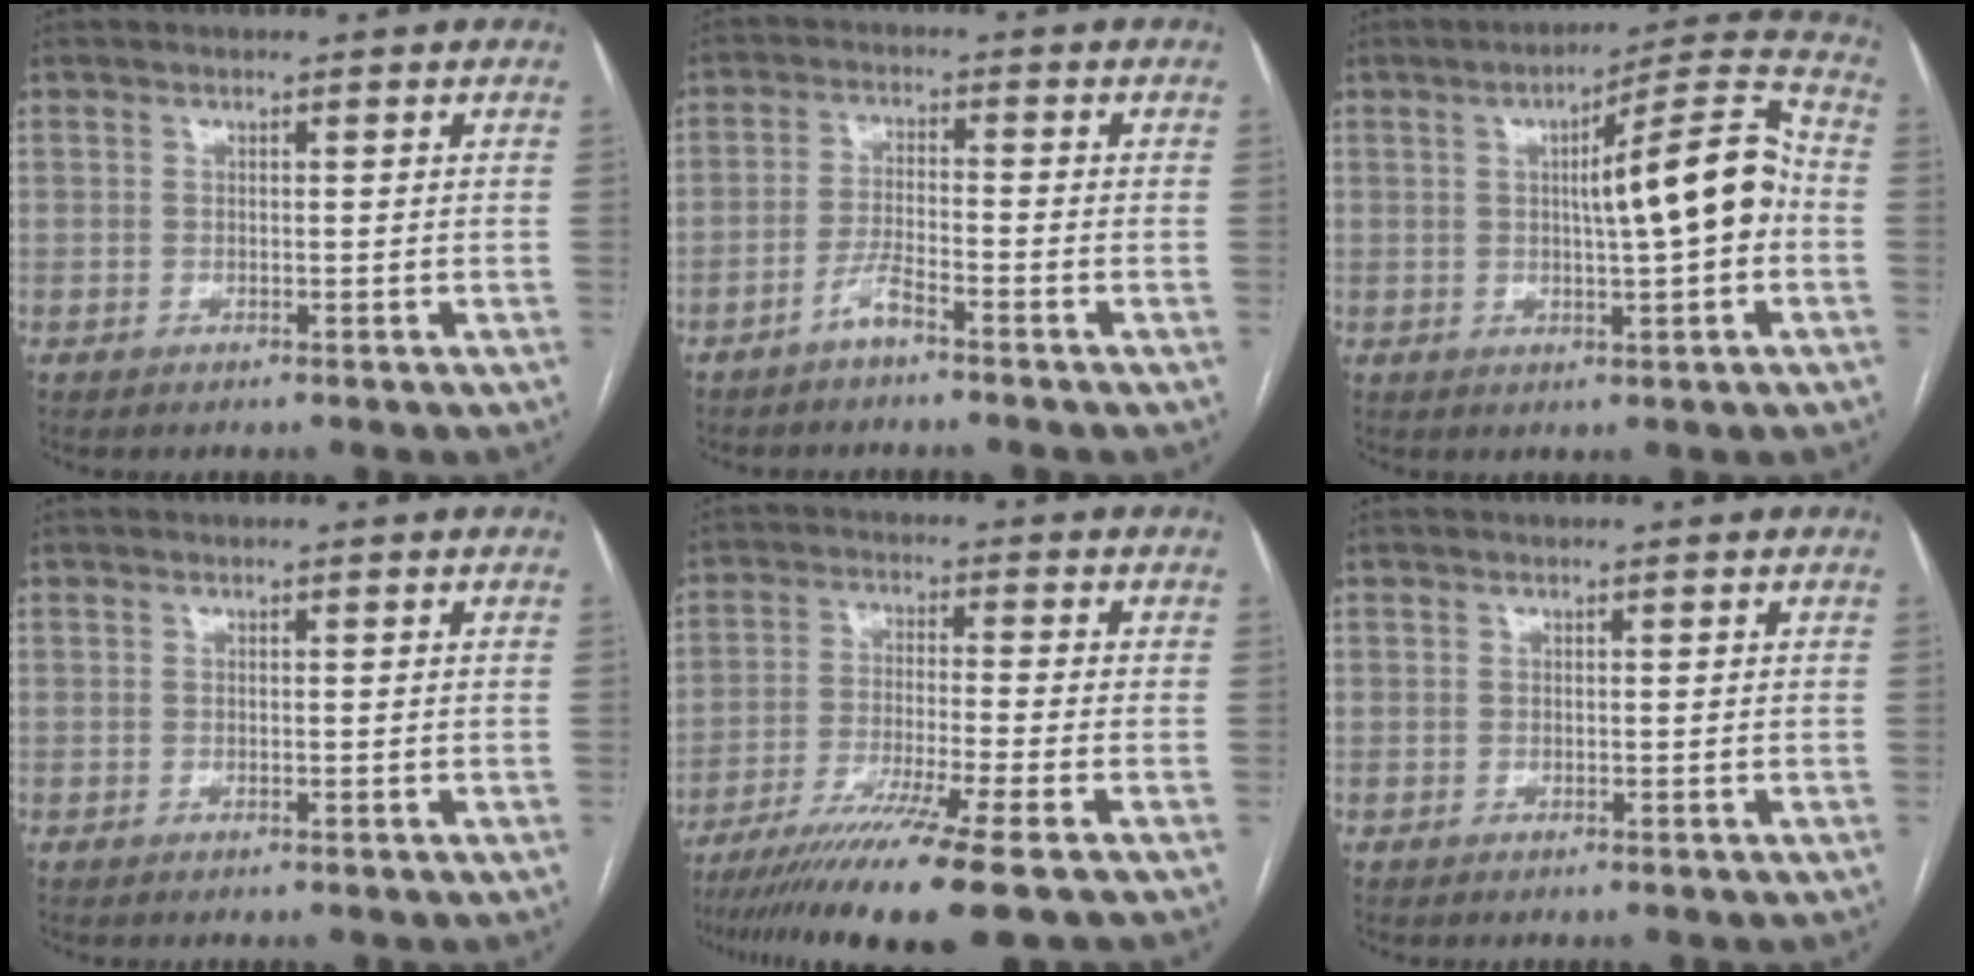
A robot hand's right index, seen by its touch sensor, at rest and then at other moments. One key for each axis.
{"total": 3.5, "fx": -2.7, "fy": 0.3, "fz": 2.3, "tx": -0.047, "ty": 0.003, "tz": -0.052}
{"total": 12.2, "fx": -0.1, "fy": 1.3, "fz": 12.1, "tx": -0.176, "ty": 0.028, "tz": -0.002}
{"total": 0.0}
{"total": 13.9, "fx": -10.2, "fy": -1.8, "fz": 9.2, "tx": -0.165, "ty": -0.044, "tz": -0.167}
{"total": 0.0}